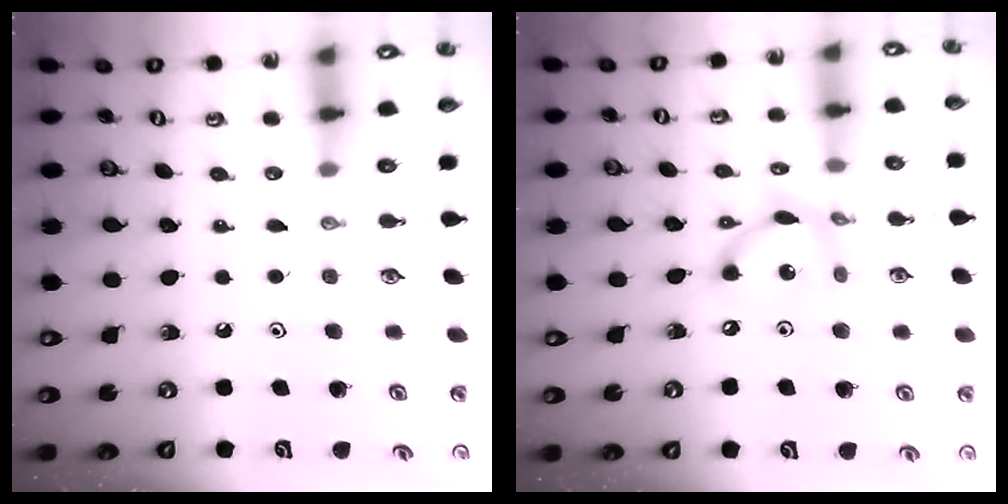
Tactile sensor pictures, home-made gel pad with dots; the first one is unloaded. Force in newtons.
{"total": 10.2, "press": 10.1, "slide": 0.6}